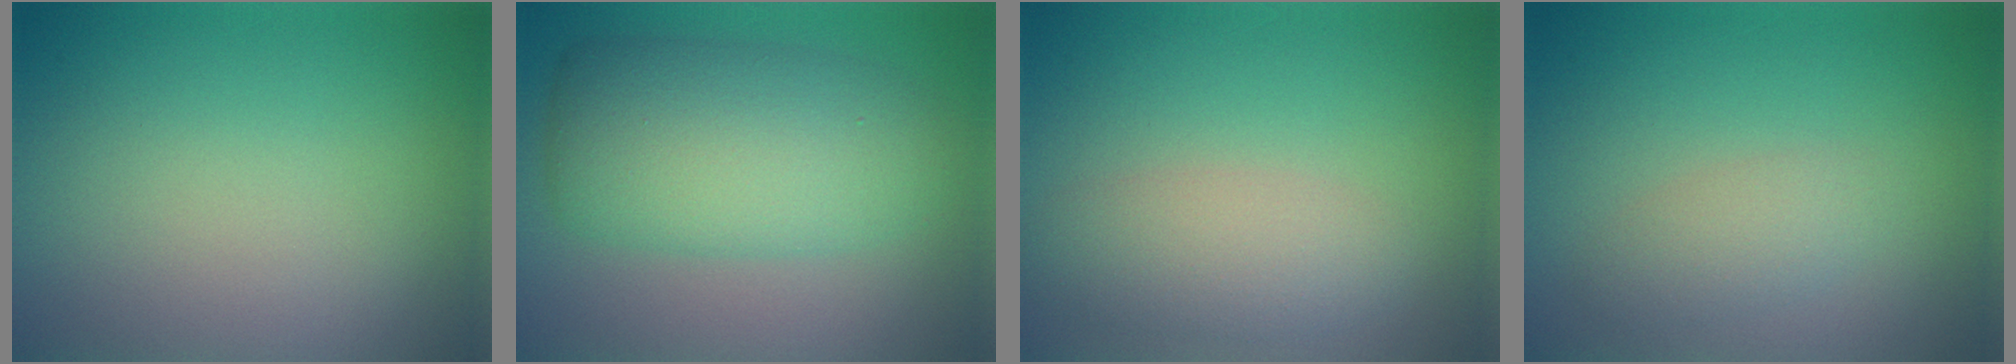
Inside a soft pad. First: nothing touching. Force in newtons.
{"total": 7.4, "press": 7.4, "slide": 0.1}
{"total": 3.1, "press": 3.1, "slide": 0.1}
{"total": 1.9, "press": 1.9, "slide": 0.1}